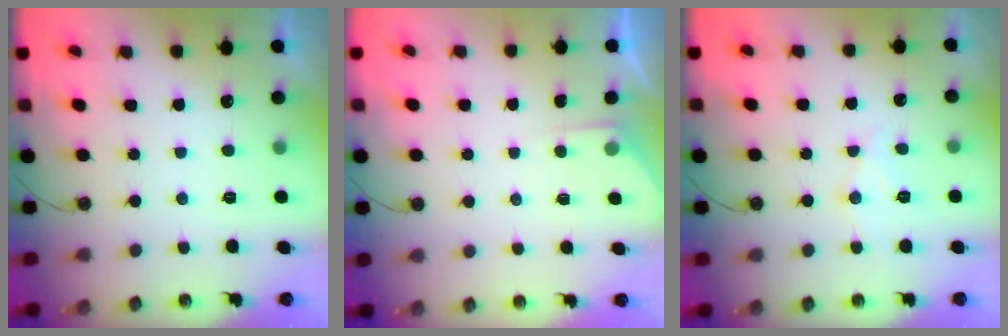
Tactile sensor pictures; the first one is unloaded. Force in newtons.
{"total": 2.0, "press": 2.0, "slide": 0.3}
{"total": 8.6, "press": 8.6, "slide": 0.7}